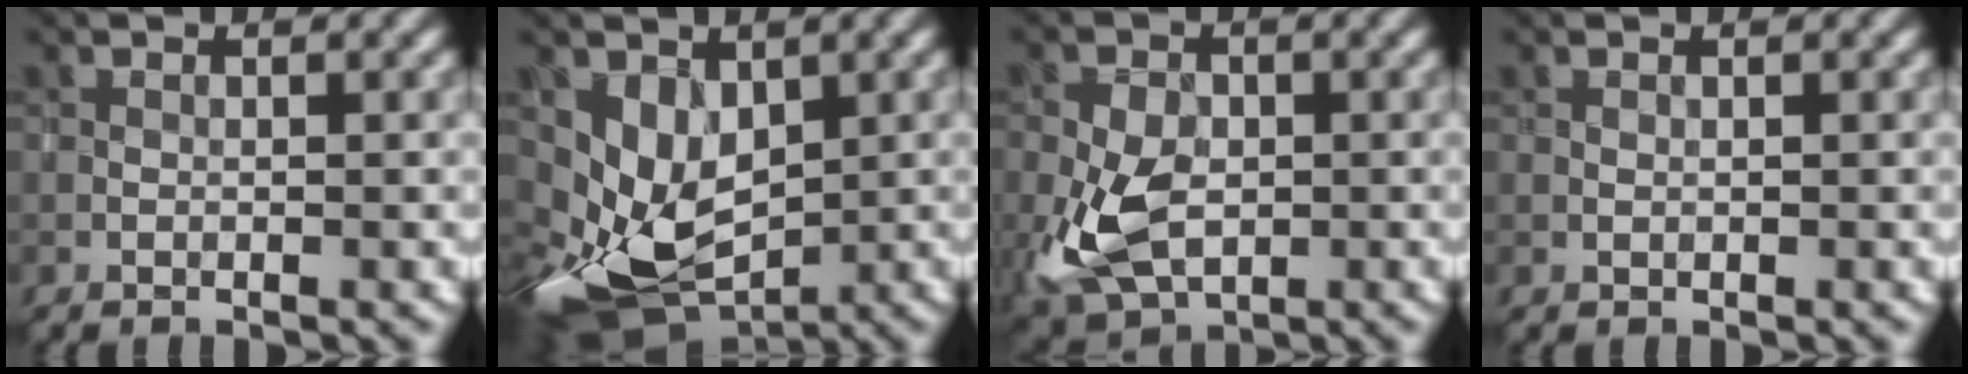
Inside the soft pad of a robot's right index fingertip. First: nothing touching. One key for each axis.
{"total": 6.4, "fx": 0.5, "fy": 4.8, "fz": 4.3, "tx": -0.100, "ty": -0.023, "tz": 0.014}
{"total": 6.6, "fx": -1.3, "fy": 4.4, "fz": 4.8, "tx": -0.107, "ty": -0.008, "tz": -0.029}
{"total": 0.0}